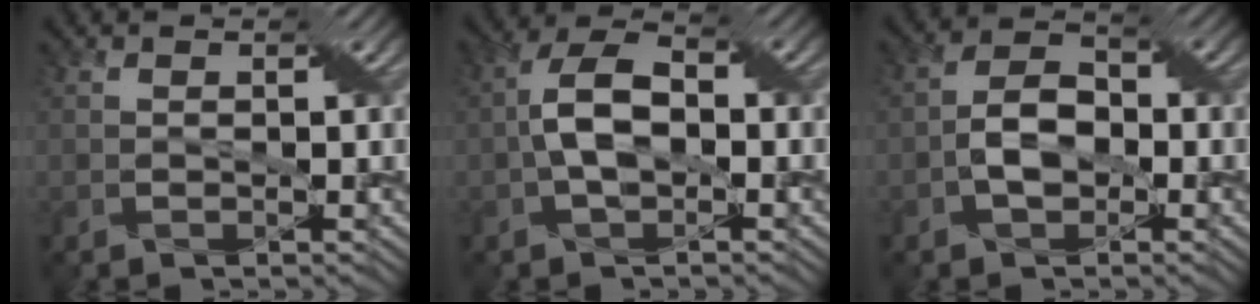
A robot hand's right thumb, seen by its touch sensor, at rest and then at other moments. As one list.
[{"total": 6.1, "force": [-0.8, 3.3, 5.0], "torque": [-0.101, 0.016, -0.021]}, {"total": 4.3, "force": [-1.4, 2.8, 2.9], "torque": [-0.050, 0.009, -0.032]}]